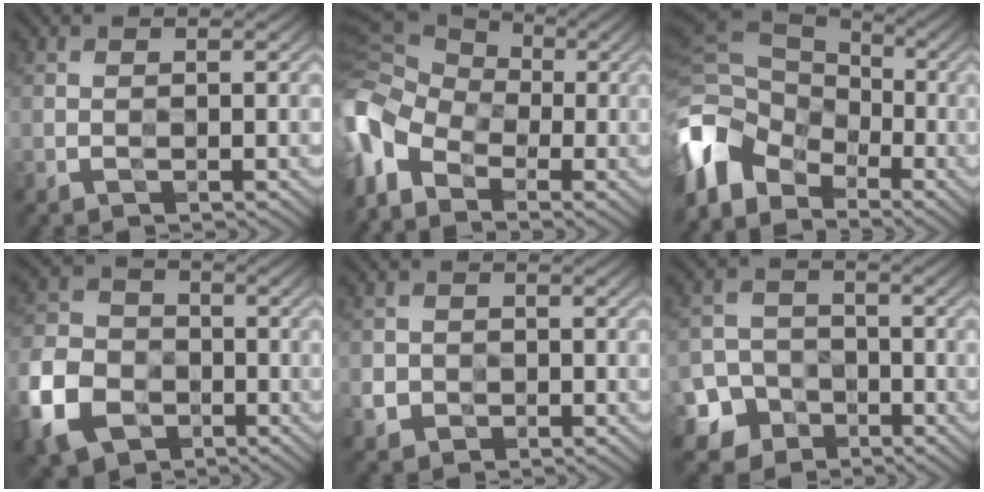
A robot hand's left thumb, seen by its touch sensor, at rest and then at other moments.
{"total": 10.0, "force": [-4.4, 6.5, 6.2], "torque": [-0.177, -0.023, -0.095]}
{"total": 11.6, "force": [-5.0, 8.2, 6.4], "torque": [-0.184, -0.025, -0.100]}
{"total": 10.5, "force": [-4.5, 7.9, 5.2], "torque": [-0.146, -0.029, -0.101]}
{"total": 2.2, "force": [-0.7, 2.1, 0.0], "torque": [0.005, -0.004, -0.018]}
{"total": 6.6, "force": [-3.9, 5.2, 1.3], "torque": [-0.032, -0.017, -0.088]}